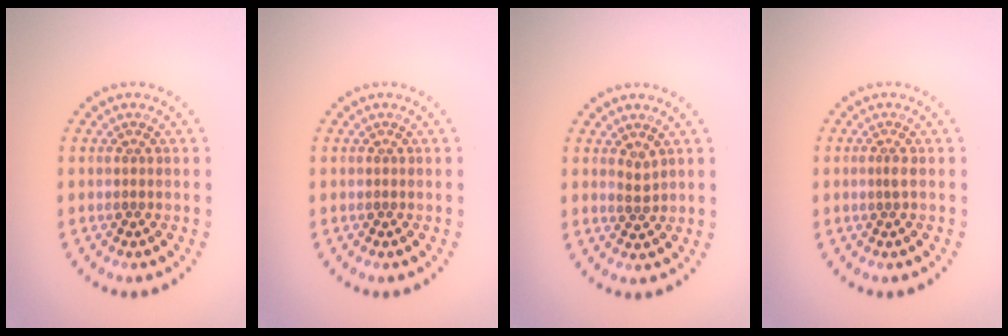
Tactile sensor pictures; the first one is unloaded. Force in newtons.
{"total": 0.0}
{"total": 1.1, "press": 0.9, "slide": 0.6}
{"total": 0.9, "press": 0.5, "slide": 0.7}